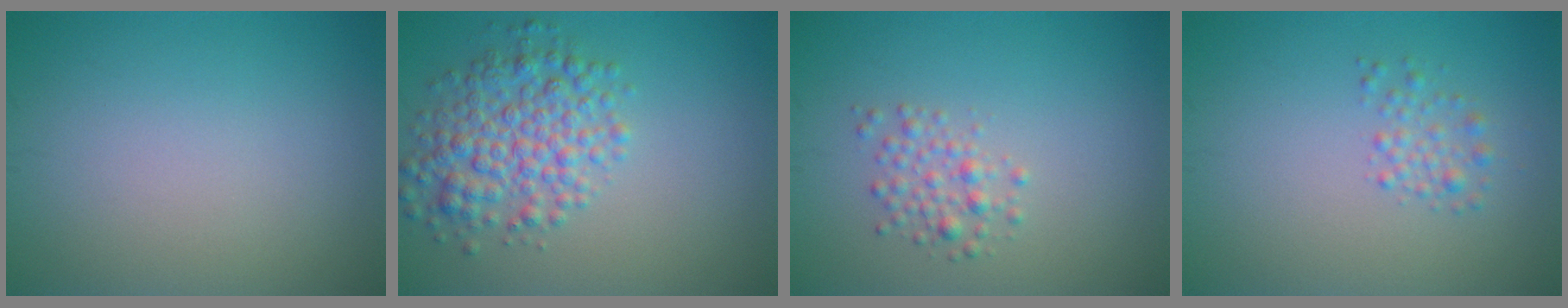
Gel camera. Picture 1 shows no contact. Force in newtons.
{"total": 5.1, "press": 5.1, "slide": 0.1}
{"total": 1.9, "press": 1.9, "slide": 0.1}
{"total": 1.5, "press": 1.5, "slide": 0.1}